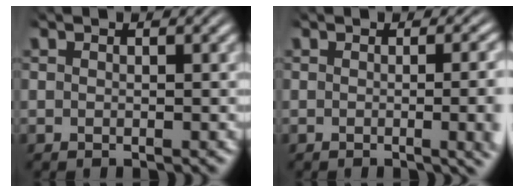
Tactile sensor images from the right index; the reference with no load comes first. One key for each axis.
{"total": 4.8, "fx": 0.0, "fy": 1.5, "fz": 4.5, "tx": -0.031, "ty": 0.020, "tz": -0.016}